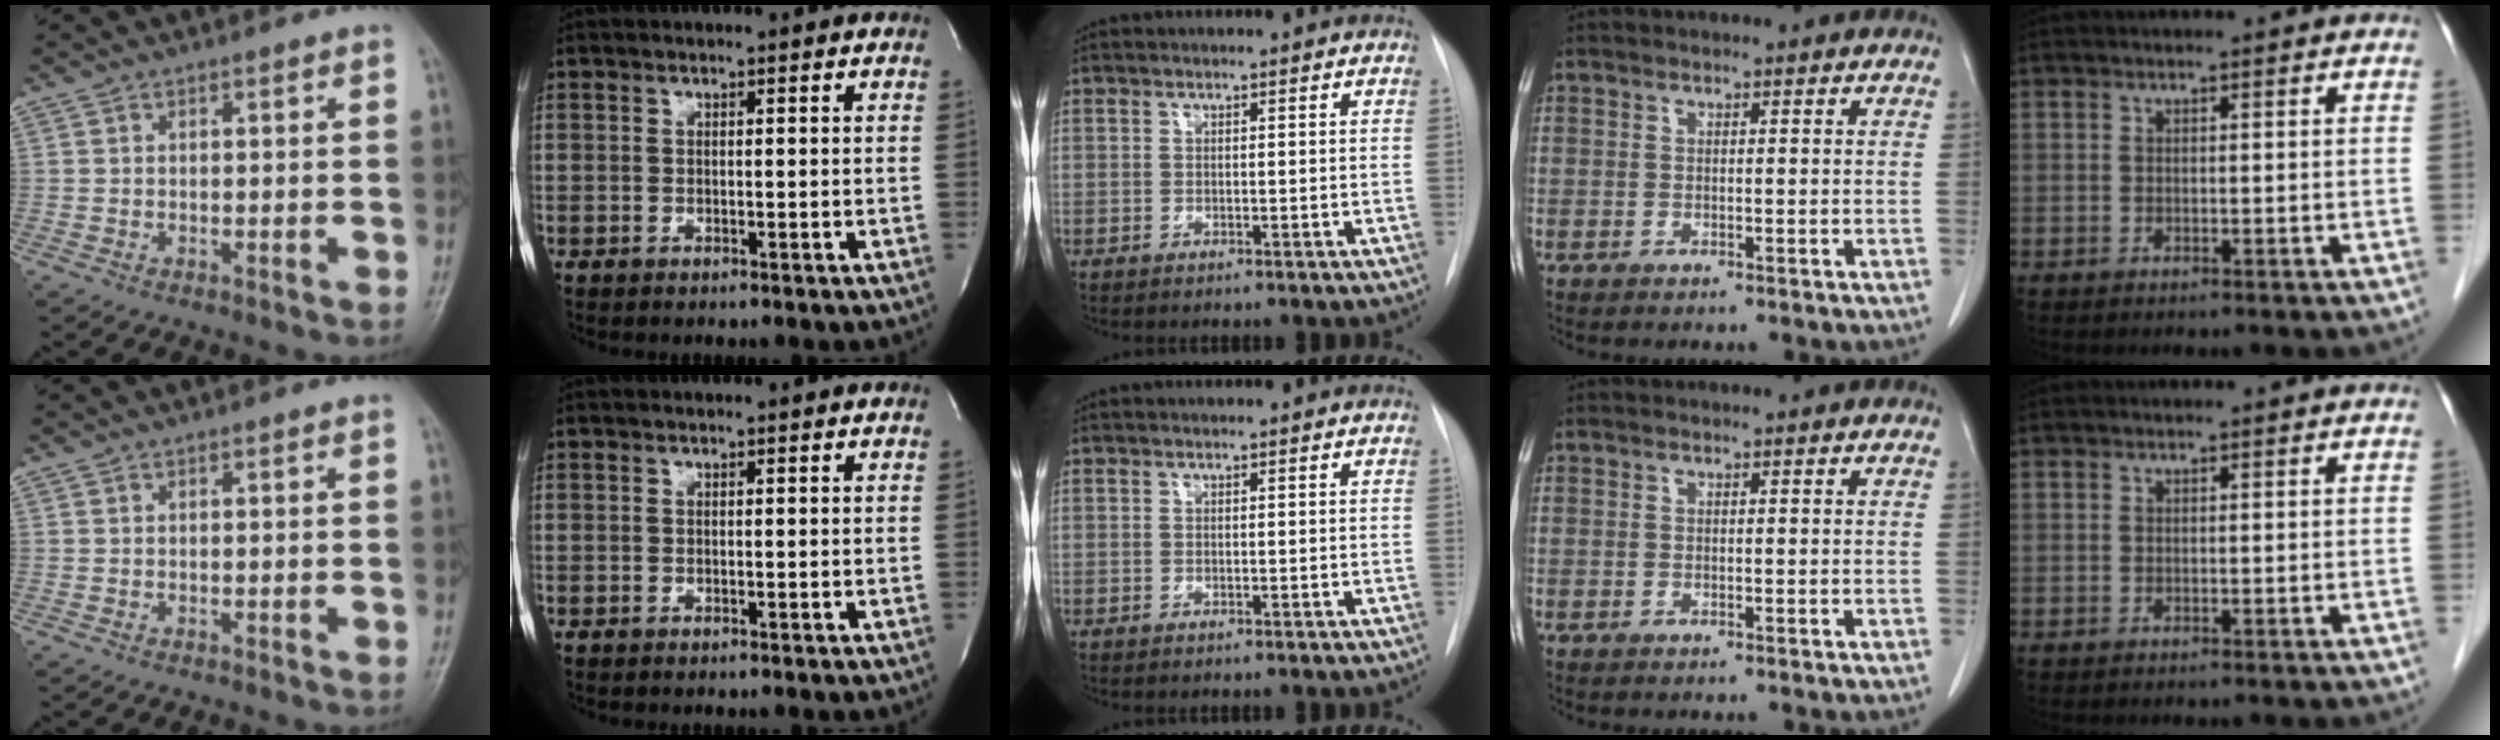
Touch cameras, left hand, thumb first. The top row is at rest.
{}